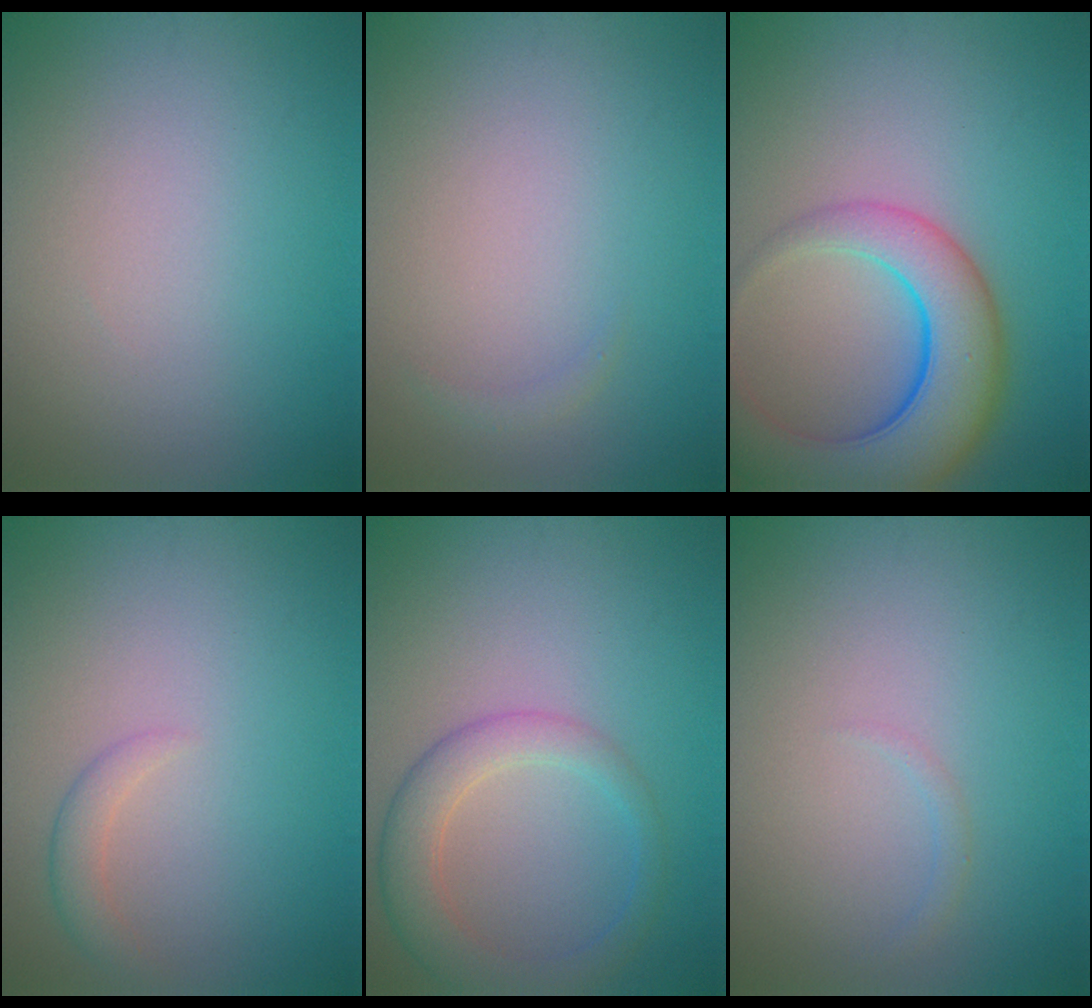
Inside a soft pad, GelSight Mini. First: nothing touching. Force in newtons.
{"total": 0.6, "press": 0.6, "slide": 0.0}
{"total": 8.4, "press": 8.4, "slide": 0.5}
{"total": 1.6, "press": 1.6, "slide": 0.0}
{"total": 4.0, "press": 4.0, "slide": 0.2}
{"total": 0.6, "press": 0.6, "slide": 0.1}